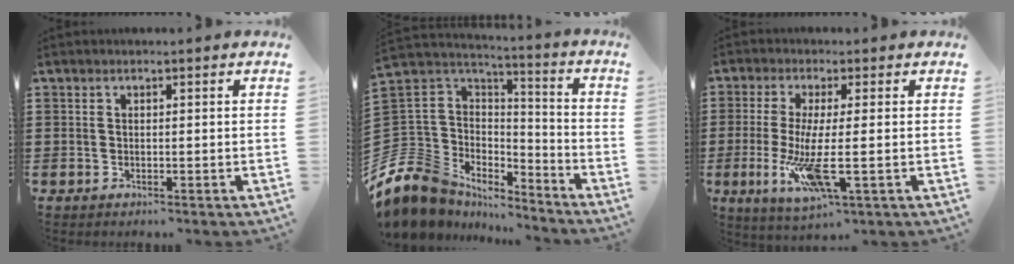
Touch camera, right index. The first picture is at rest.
{"total": 10.9, "force": [-7.2, 8.0, 2.1], "torque": [-0.103, -0.005, -0.140]}
{"total": 9.1, "force": [-1.8, 1.4, 8.9], "torque": [-0.196, -0.028, -0.035]}